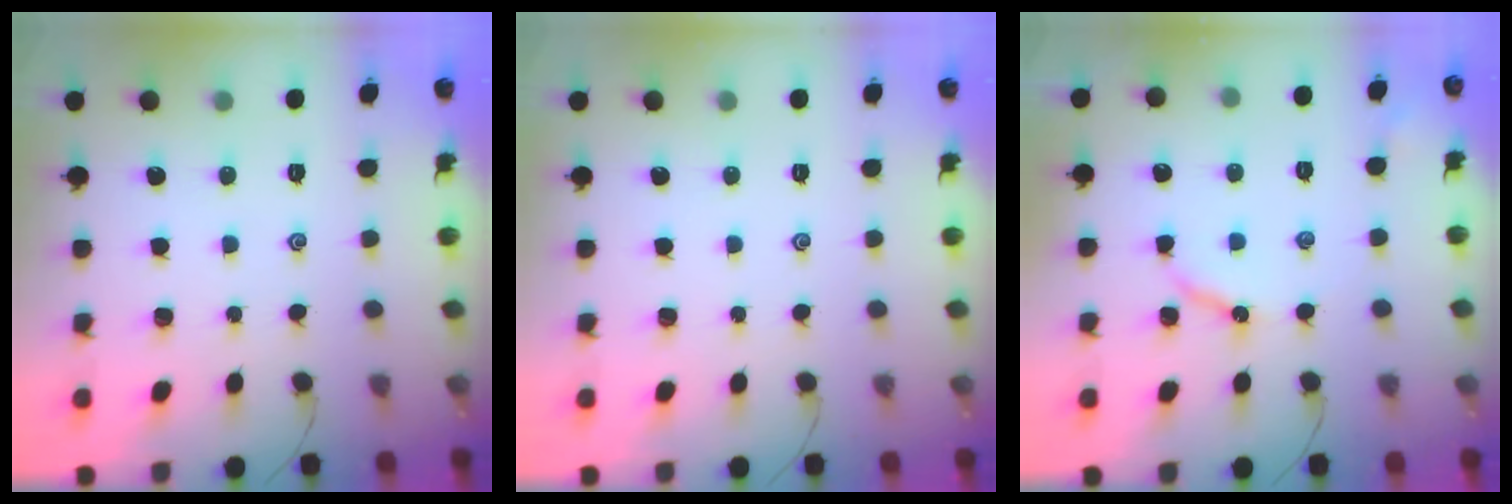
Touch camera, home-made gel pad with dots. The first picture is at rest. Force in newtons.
{"total": 0.0}
{"total": 5.8, "press": 5.8, "slide": 0.6}